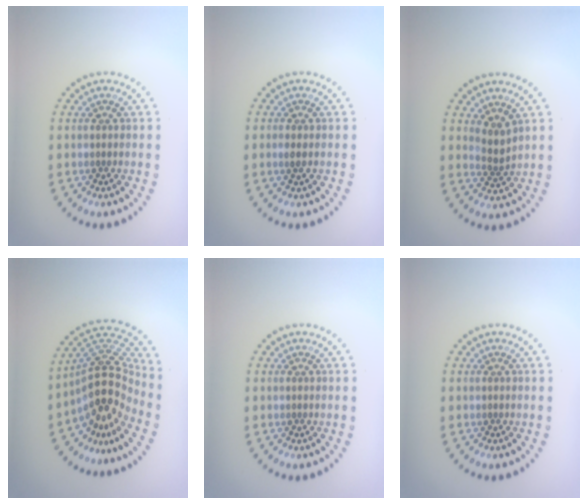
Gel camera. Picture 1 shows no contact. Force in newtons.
{"total": 0.8, "press": 0.7, "slide": 0.2}
{"total": 1.8, "press": 1.3, "slide": 1.3}
{"total": 5.1, "press": 3.6, "slide": 3.6}
{"total": 0.0}
{"total": 0.0}